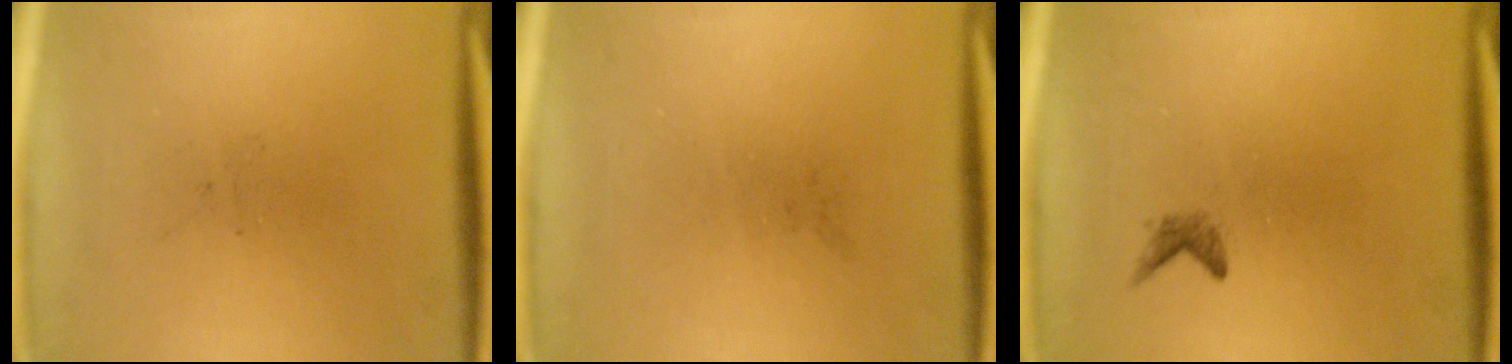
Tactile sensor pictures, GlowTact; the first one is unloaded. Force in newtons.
{"total": 0.0}
{"total": 0.9}